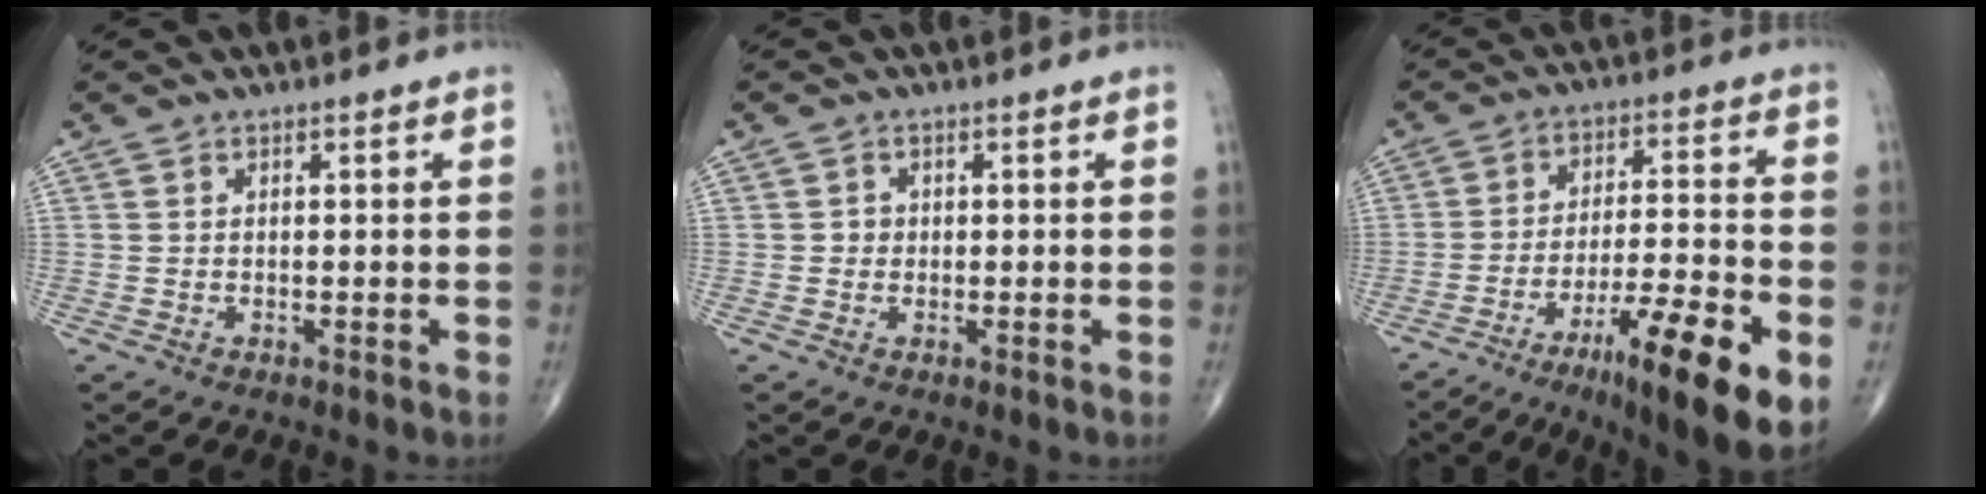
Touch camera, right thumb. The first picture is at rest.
{"total": 1.4, "force": [-0.1, 1.3, 0.4], "torque": [0.001, 0.004, -0.003]}
{"total": 18.1, "force": [-8.4, 3.6, 15.7], "torque": [-0.233, 0.033, -0.126]}